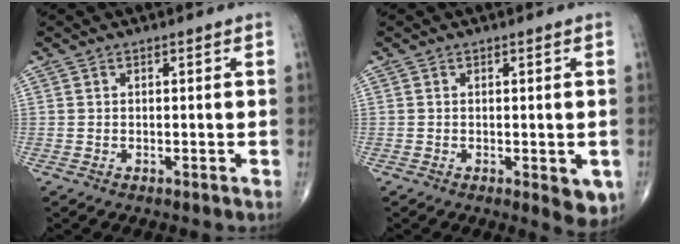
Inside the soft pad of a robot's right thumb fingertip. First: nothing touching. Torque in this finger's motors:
{"motor_torque": [0.66, 0.78, 0.15, -0.27, 0.13]}